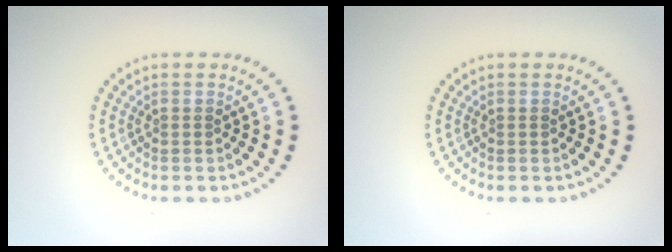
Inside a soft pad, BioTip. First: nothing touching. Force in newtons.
{"total": 0.0}